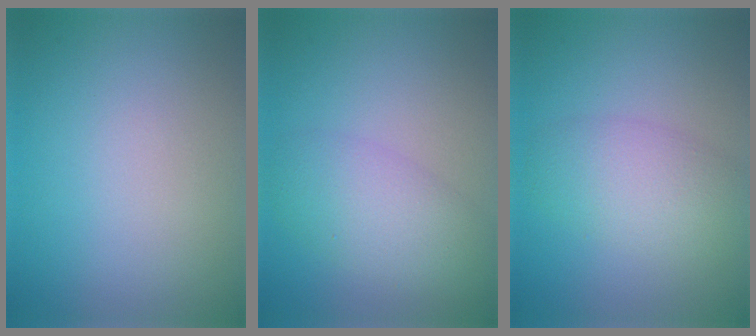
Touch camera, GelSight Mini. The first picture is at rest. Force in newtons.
{"total": 4.5, "press": 4.5, "slide": 0.1}
{"total": 4.3, "press": 4.3, "slide": 0.3}